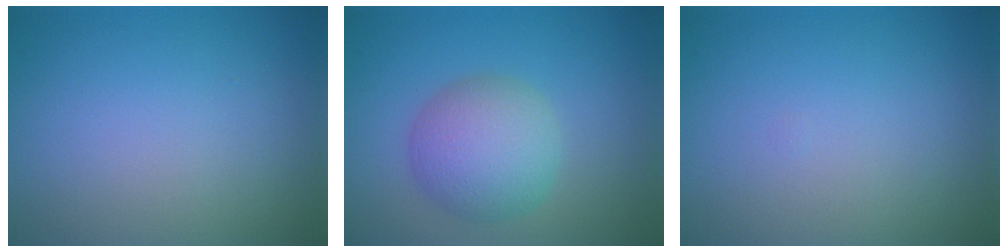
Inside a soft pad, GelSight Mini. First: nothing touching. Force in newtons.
{"total": 5.0, "press": 5.0, "slide": 0.2}
{"total": 0.0}